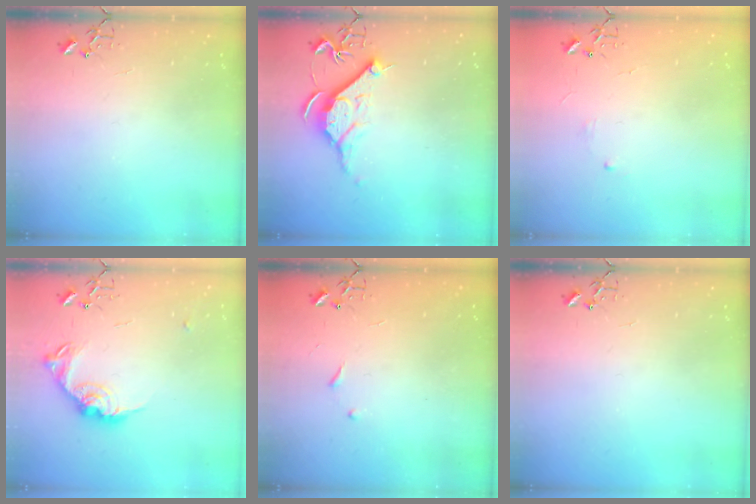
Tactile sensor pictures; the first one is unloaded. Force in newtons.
{"total": 11.4, "press": 11.4, "slide": 0.8}
{"total": 2.9, "press": 2.8, "slide": 0.5}
{"total": 15.6, "press": 15.6, "slide": 0.7}
{"total": 4.0, "press": 3.9, "slide": 0.6}
{"total": 0.0}